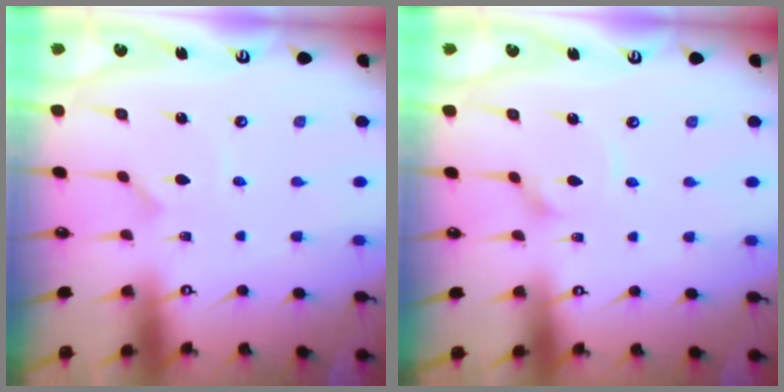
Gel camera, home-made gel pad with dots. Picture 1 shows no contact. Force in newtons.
{"total": 1.7, "press": 1.7, "slide": 0.2}